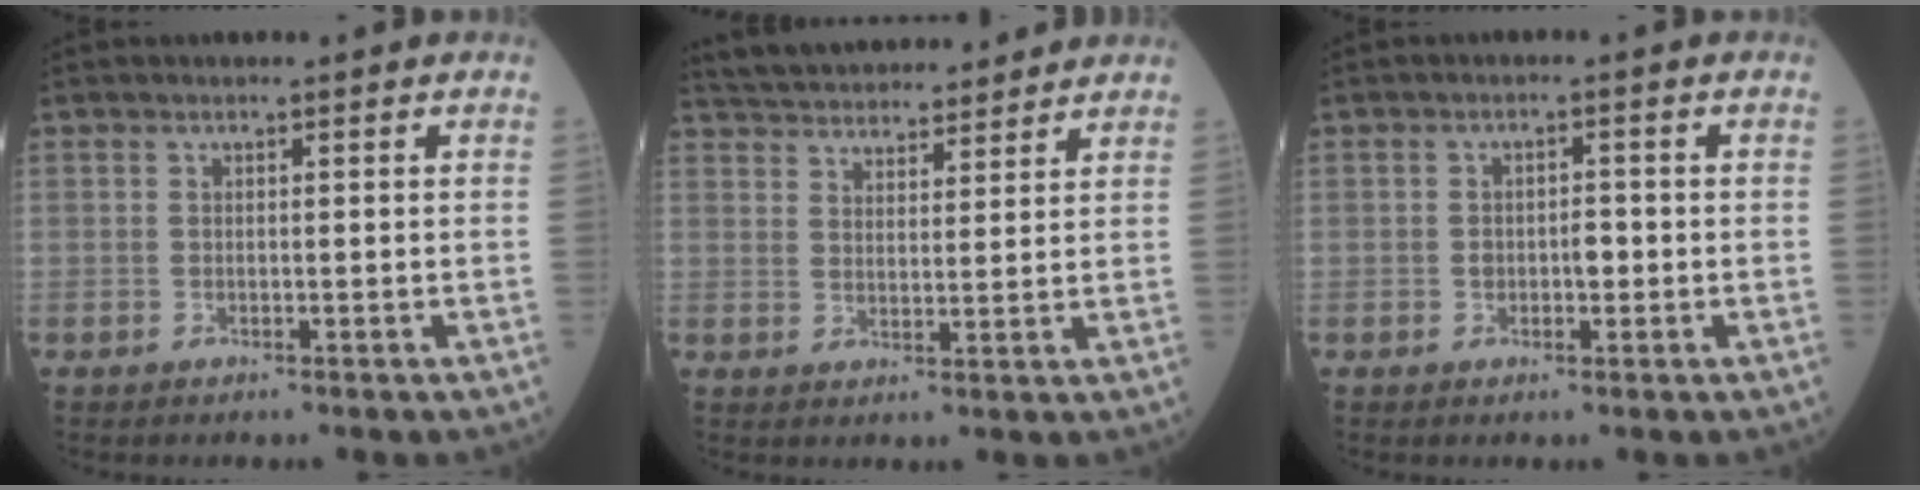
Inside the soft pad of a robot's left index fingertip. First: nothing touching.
{"total": 16.0, "force": [14.7, 3.6, 5.2], "torque": [-0.092, 0.032, 0.223]}
{"total": 2.3, "force": [-0.4, 1.3, 1.8], "torque": [-0.027, 0.005, -0.004]}